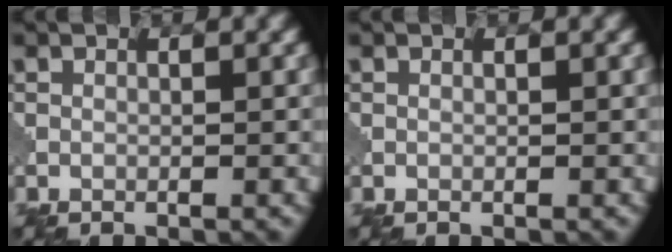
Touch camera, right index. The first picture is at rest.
{"total": 0.0}